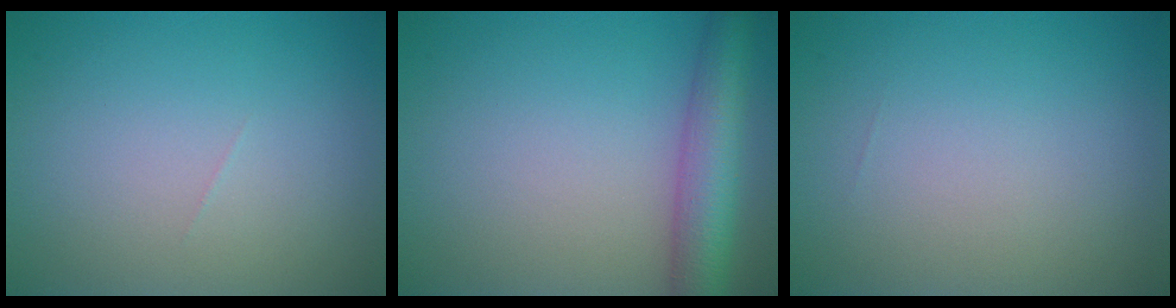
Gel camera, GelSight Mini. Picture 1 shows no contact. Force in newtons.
{"total": 5.7, "press": 5.7, "slide": 0.2}
{"total": 0.0}